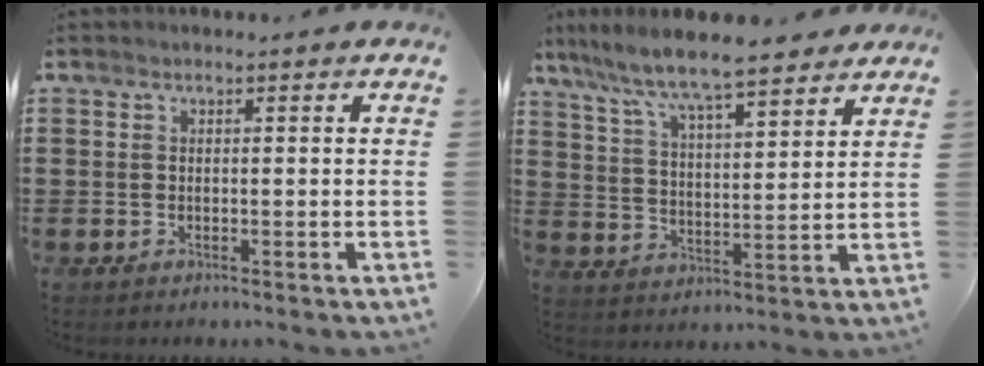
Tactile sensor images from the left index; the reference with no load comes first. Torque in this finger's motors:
{"motor_torque": [2.14, 0.00, 1.05, 0.21]}